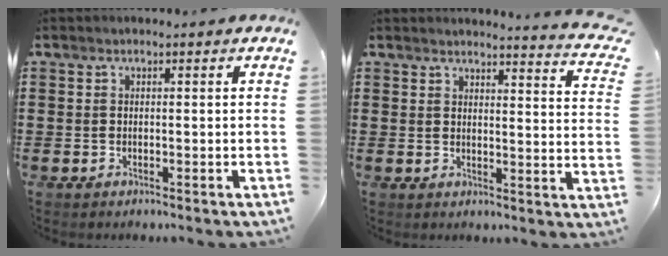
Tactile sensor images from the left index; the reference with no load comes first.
{"total": 3.3, "force": [3.2, -0.3, 0.9], "torque": [-0.025, -0.024, 0.054]}